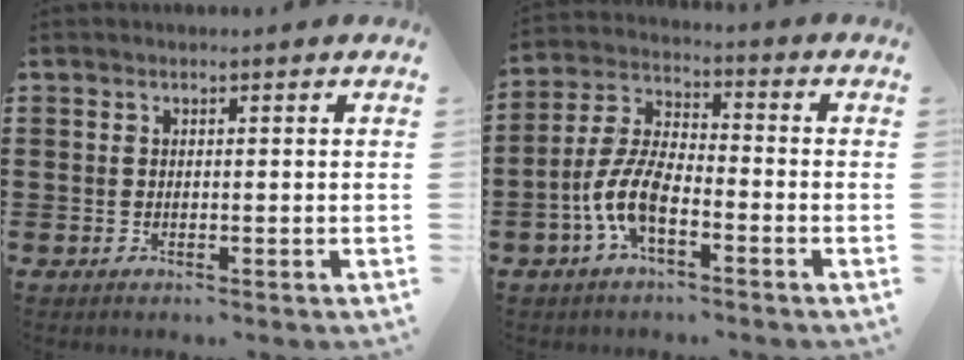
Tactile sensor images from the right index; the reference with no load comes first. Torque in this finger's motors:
{"motor_torque": [0.88, 1.26, 0.26, 0.21]}